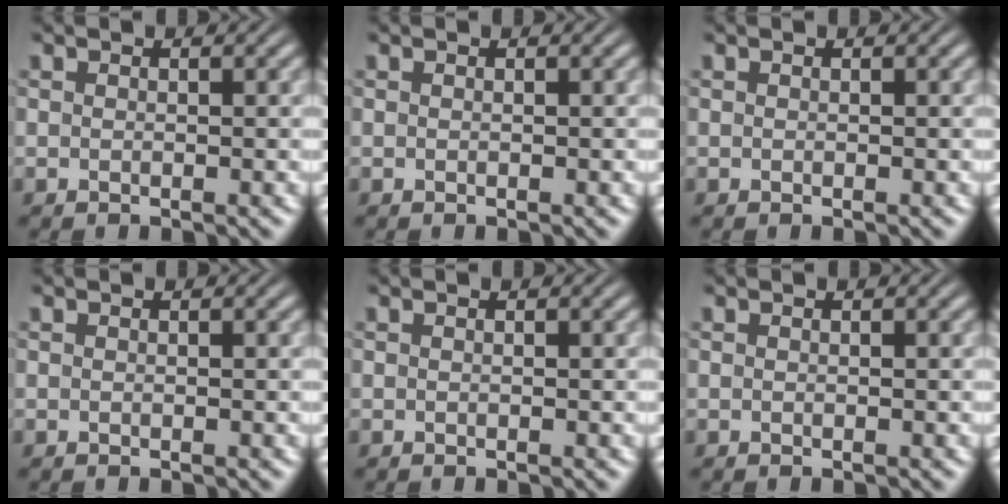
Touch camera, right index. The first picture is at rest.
{"total": 0.0}
{"total": 0.0}
{"total": 0.0}
{"total": 0.0}
{"total": 0.0}